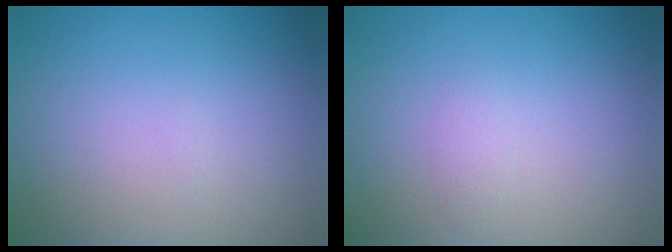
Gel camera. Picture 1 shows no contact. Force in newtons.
{"total": 0.8, "press": 0.8, "slide": 0.0}